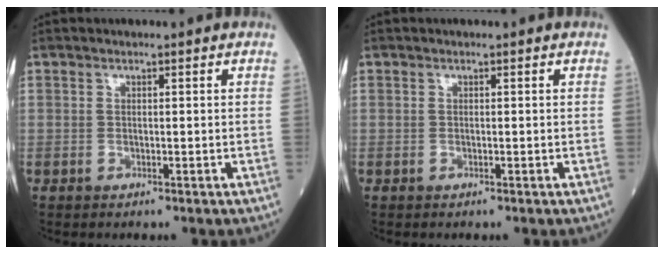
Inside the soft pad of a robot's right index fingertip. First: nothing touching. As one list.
[{"total": 0.0}]